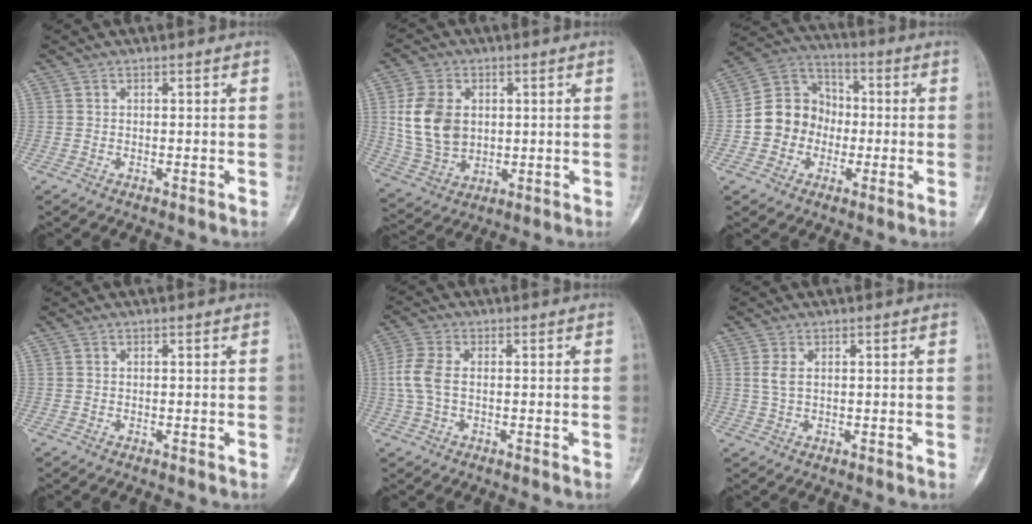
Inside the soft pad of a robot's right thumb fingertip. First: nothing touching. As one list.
[{"total": 12.1, "force": [1.9, 8.7, 8.1], "torque": [-0.142, -0.008, 0.046]}, {"total": 11.7, "force": [-1.9, 10.4, 5.1], "torque": [-0.057, 0.040, -0.042]}, {"total": 0.0}, {"total": 5.4, "force": [-0.1, 3.0, 4.5], "torque": [-0.125, 0.011, -0.005]}, {"total": 2.2, "force": [0.5, 1.1, 1.8], "torque": [-0.046, 0.005, 0.016]}]